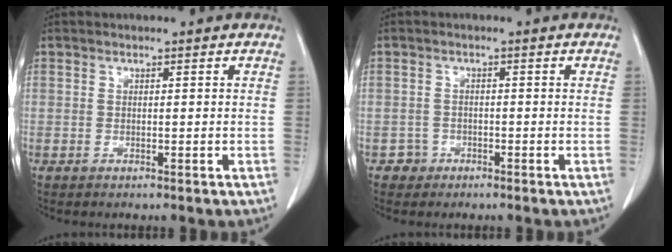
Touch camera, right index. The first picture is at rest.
{"total": 1.9, "force": [-1.1, 1.5, -0.4], "torque": [0.011, 0.012, -0.023]}